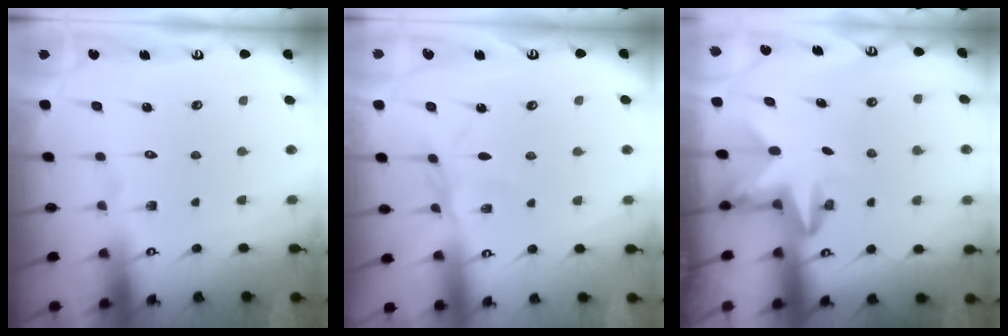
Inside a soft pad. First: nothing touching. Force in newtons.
{"total": 3.0, "press": 2.9, "slide": 0.3}
{"total": 3.3, "press": 3.2, "slide": 0.7}